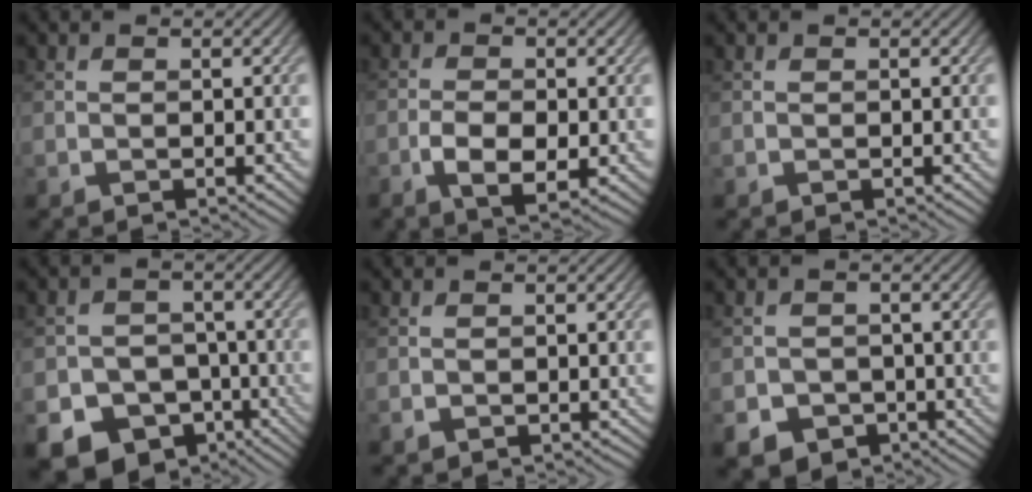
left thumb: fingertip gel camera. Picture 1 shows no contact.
{"total": 5.0, "force": [-1.6, 2.5, 4.0], "torque": [-0.081, -0.005, -0.029]}
{"total": 0.0}
{"total": 12.1, "force": [-7.3, 8.9, 3.7], "torque": [-0.075, -0.034, -0.121]}
{"total": 1.0, "force": [-0.6, 0.7, 0.3], "torque": [-0.007, -0.006, -0.012]}
{"total": 5.6, "force": [-2.9, 4.5, 1.5], "torque": [-0.023, -0.012, -0.050]}